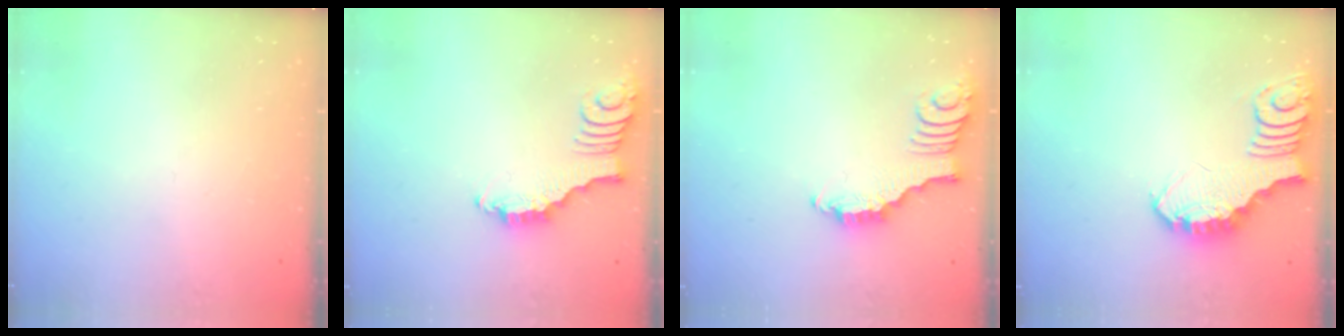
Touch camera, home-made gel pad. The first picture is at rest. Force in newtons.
{"total": 2.9, "press": 2.8, "slide": 0.4}
{"total": 2.9, "press": 2.8, "slide": 0.4}
{"total": 3.5, "press": 3.4, "slide": 0.6}